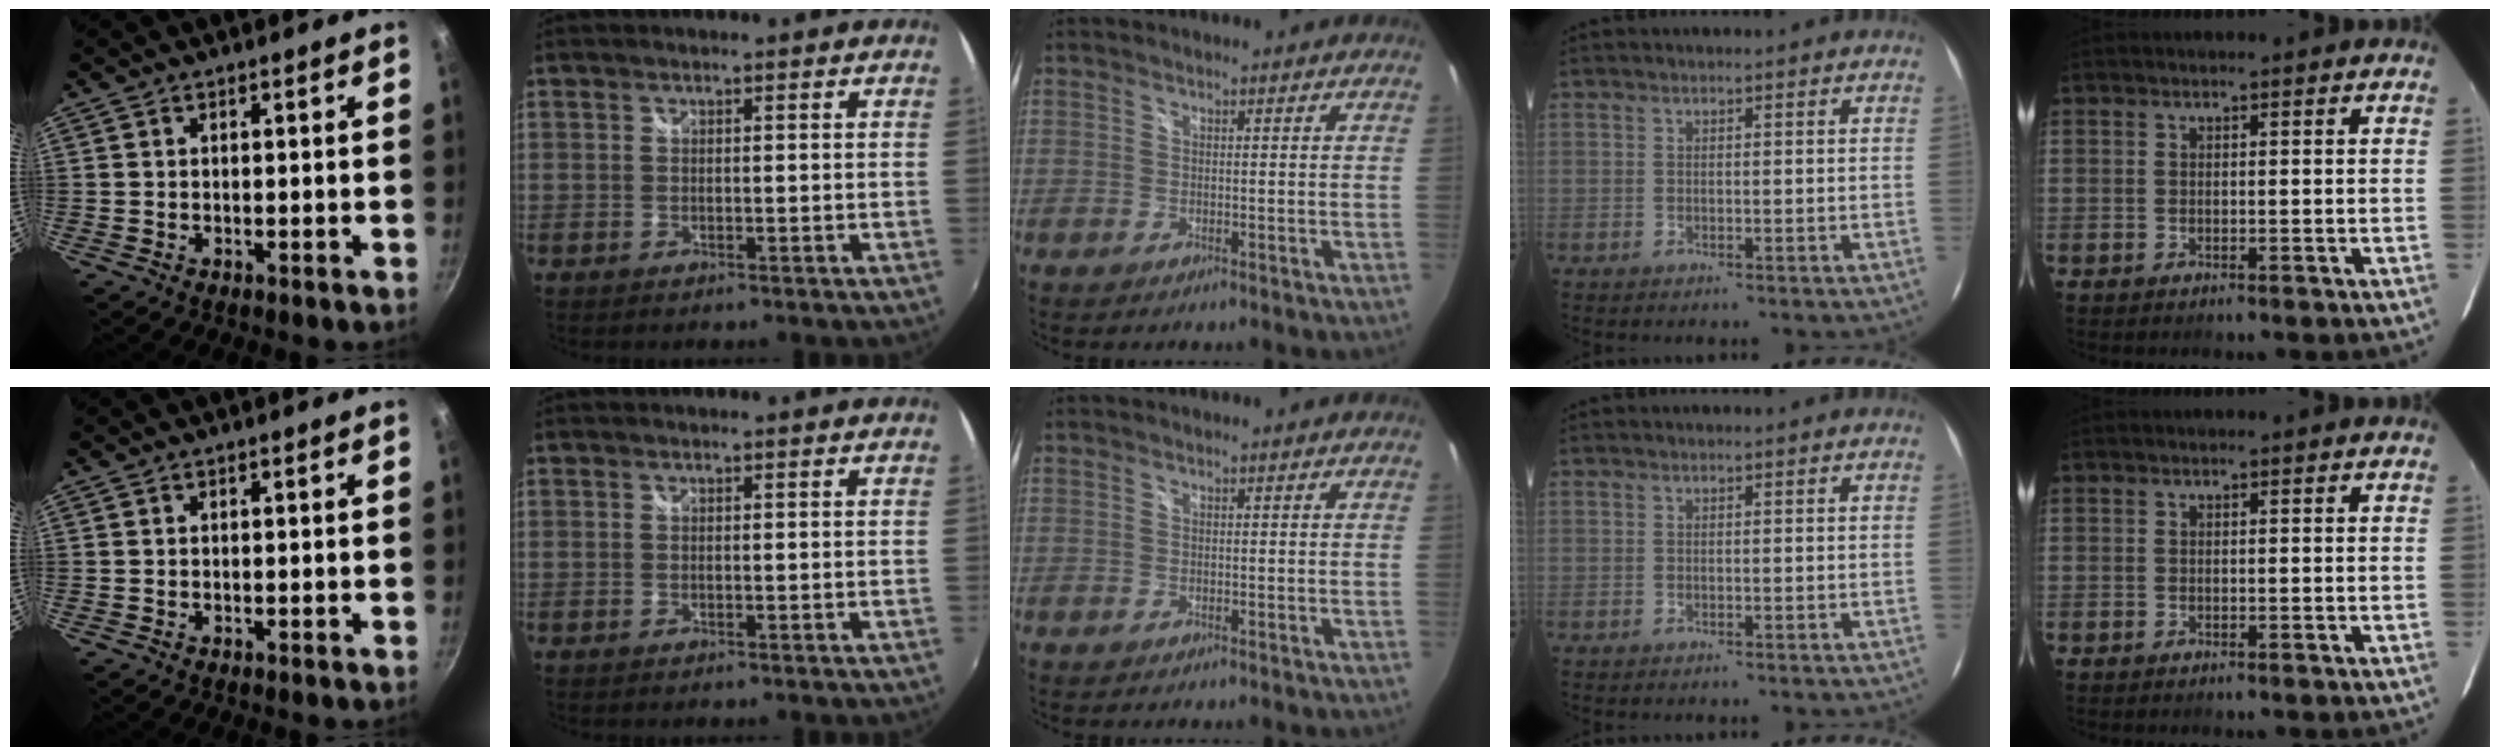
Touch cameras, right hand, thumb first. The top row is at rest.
{}